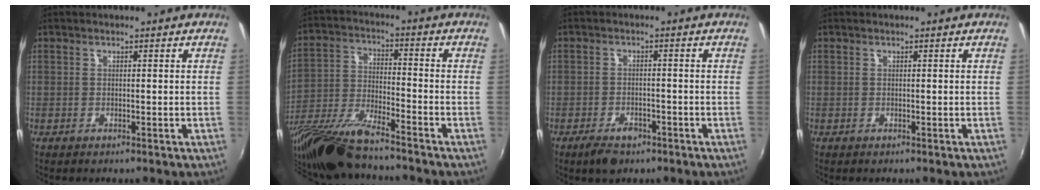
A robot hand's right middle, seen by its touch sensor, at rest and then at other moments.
{"total": 16.7, "force": [-13.4, 2.3, 9.6], "torque": [-0.198, -0.047, -0.251]}
{"total": 5.1, "force": [-3.5, 2.6, 2.6], "torque": [-0.067, -0.007, -0.055]}
{"total": 0.0}